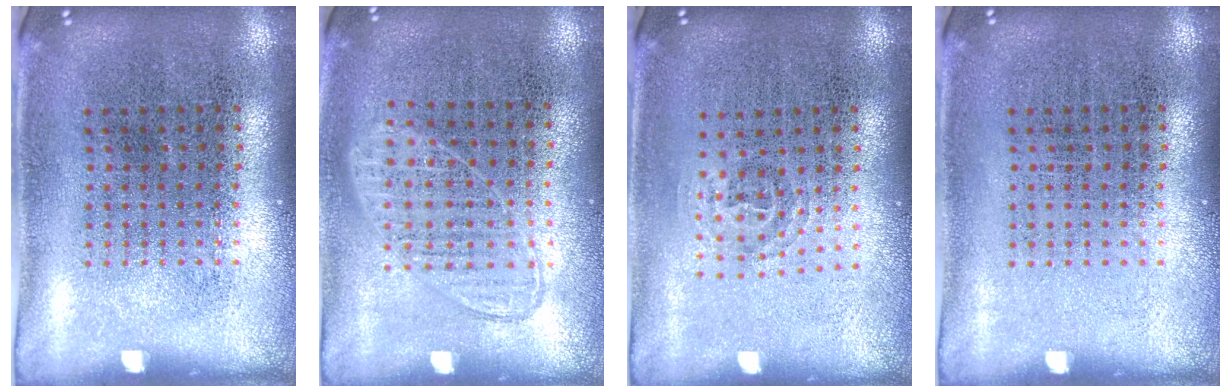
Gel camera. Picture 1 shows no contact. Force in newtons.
{"total": 1.0, "press": 0.9, "slide": 0.4}
{"total": 0.9, "press": 0.6, "slide": 0.7}
{"total": 0.0}